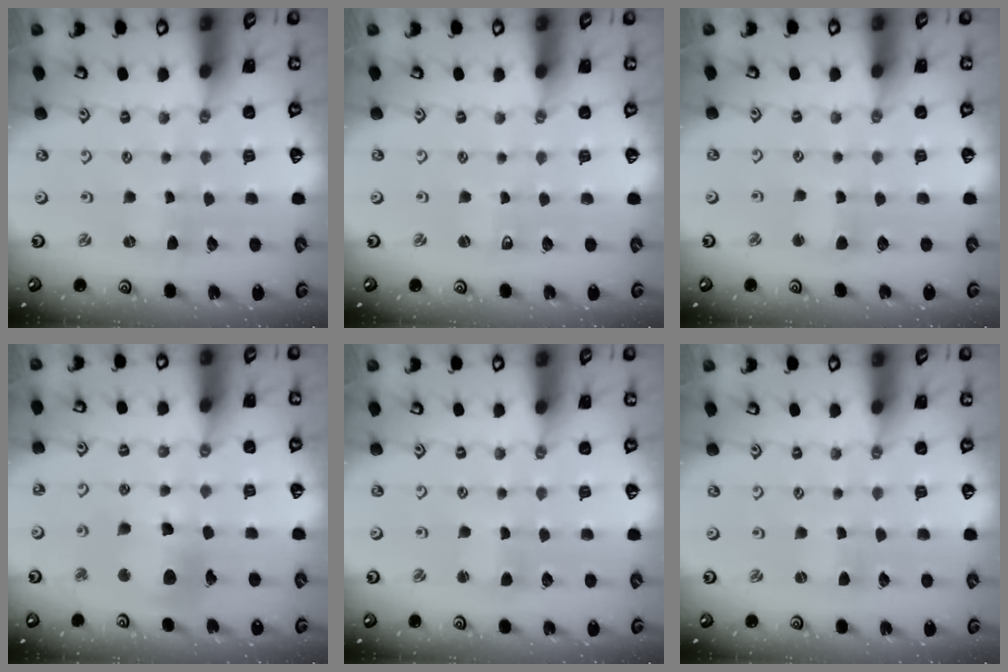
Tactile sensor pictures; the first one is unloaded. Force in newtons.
{"total": 2.3, "press": 2.3, "slide": 0.4}
{"total": 3.1, "press": 3.1, "slide": 0.4}
{"total": 12.7, "press": 12.7, "slide": 1.4}
{"total": 1.9, "press": 1.8, "slide": 0.3}
{"total": 0.0}